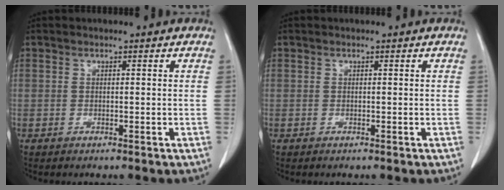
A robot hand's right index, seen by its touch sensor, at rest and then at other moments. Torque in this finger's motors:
{"motor_torque": [0.00, 0.00, 0.02, 0.00]}